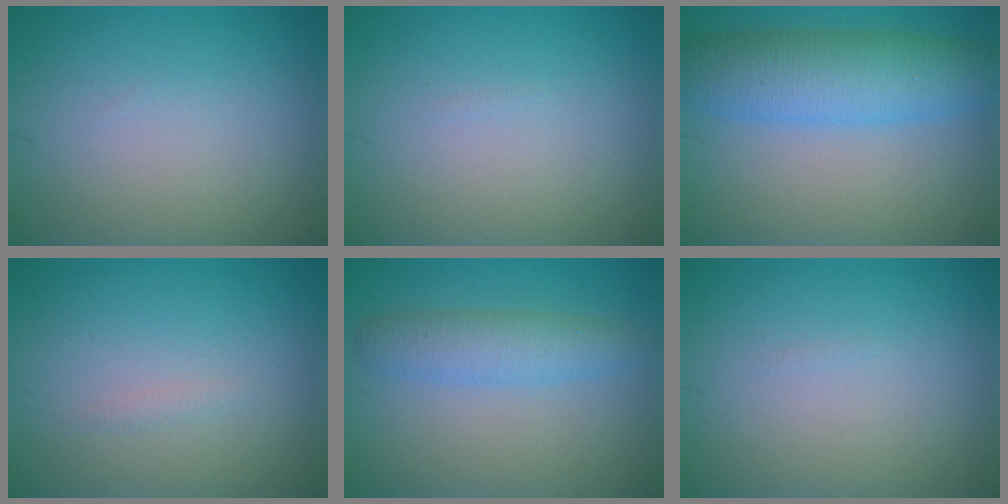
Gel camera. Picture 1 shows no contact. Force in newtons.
{"total": 0.0}
{"total": 7.2, "press": 7.2, "slide": 0.2}
{"total": 0.5, "press": 0.5, "slide": 0.1}
{"total": 3.3, "press": 3.3, "slide": 0.0}
{"total": 0.0}